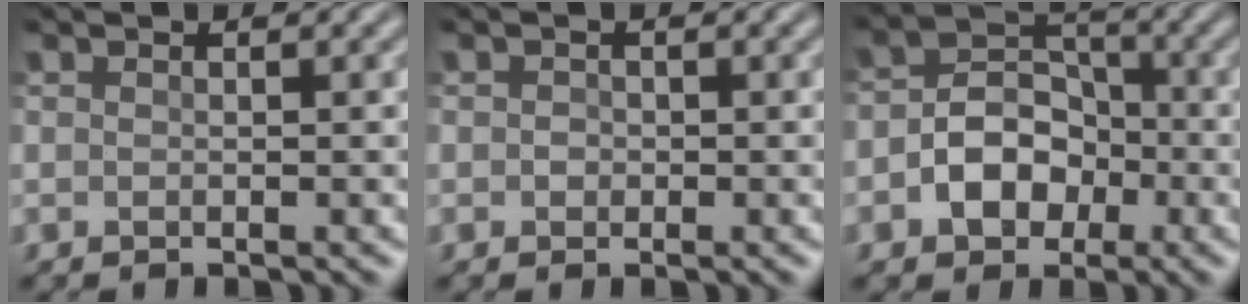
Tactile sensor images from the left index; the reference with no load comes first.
{"total": 0.7, "force": [0.0, 0.7, 0.2], "torque": [-0.002, -0.003, -0.003]}
{"total": 5.0, "force": [-1.6, 3.8, 2.8], "torque": [-0.038, 0.004, -0.028]}